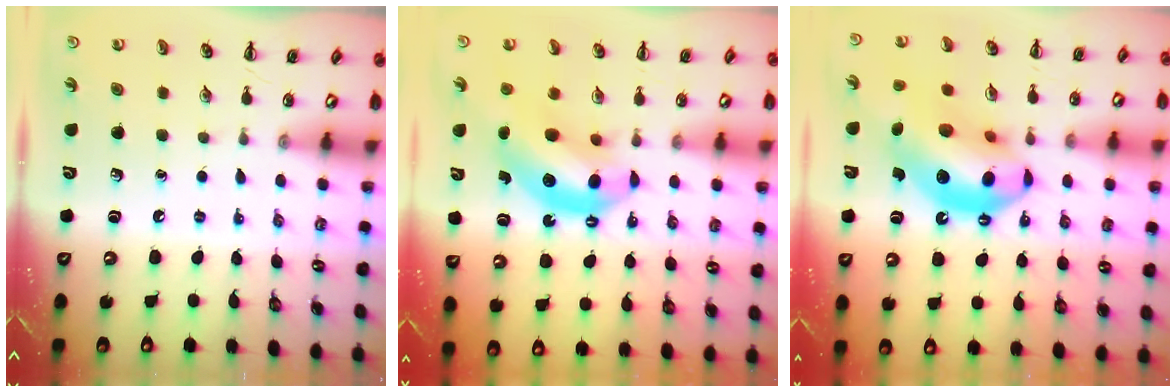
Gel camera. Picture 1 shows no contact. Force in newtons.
{"total": 10.9, "press": 10.5, "slide": 2.8}
{"total": 18.5, "press": 17.8, "slide": 5.0}